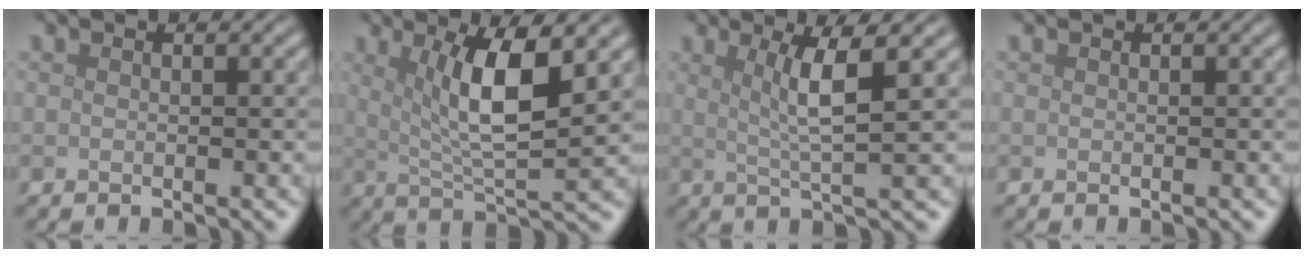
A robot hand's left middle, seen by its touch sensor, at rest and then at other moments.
{"total": 6.8, "force": [2.1, 1.6, 6.3], "torque": [-0.105, -0.006, 0.040]}
{"total": 4.3, "force": [1.3, 0.5, 4.0], "torque": [-0.070, -0.001, 0.028]}
{"total": 0.0}